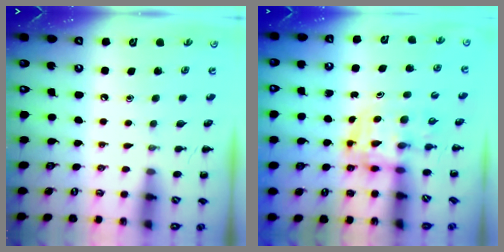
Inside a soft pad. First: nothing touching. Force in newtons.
{"total": 3.6, "press": 3.5, "slide": 0.6}